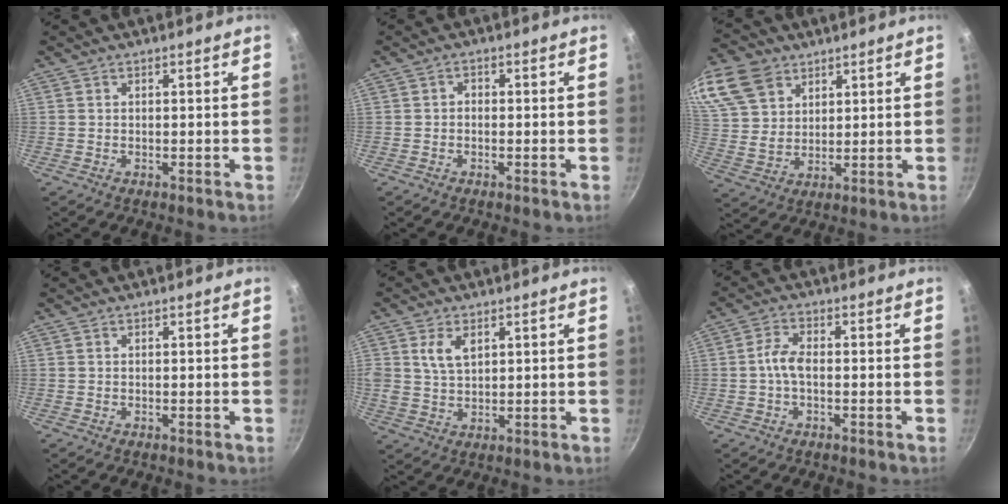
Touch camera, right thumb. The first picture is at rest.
{"total": 1.1, "force": [-0.4, 0.8, 0.6], "torque": [-0.010, 0.006, -0.009]}
{"total": 16.5, "force": [9.2, 11.6, 7.3], "torque": [-0.155, -0.006, 0.182]}
{"total": 0.0}
{"total": 5.3, "force": [2.1, 3.2, 3.6], "torque": [-0.063, -0.009, 0.040]}
{"total": 4.0, "force": [-0.7, 2.0, 3.4], "torque": [-0.069, 0.018, -0.019]}